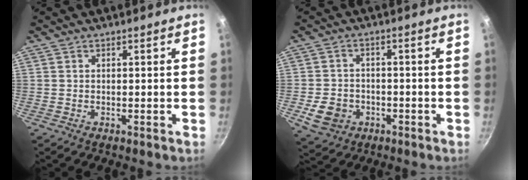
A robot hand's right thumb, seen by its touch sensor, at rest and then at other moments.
{"total": 7.1, "force": [-2.3, 5.8, 3.3], "torque": [-0.053, 0.019, -0.034]}